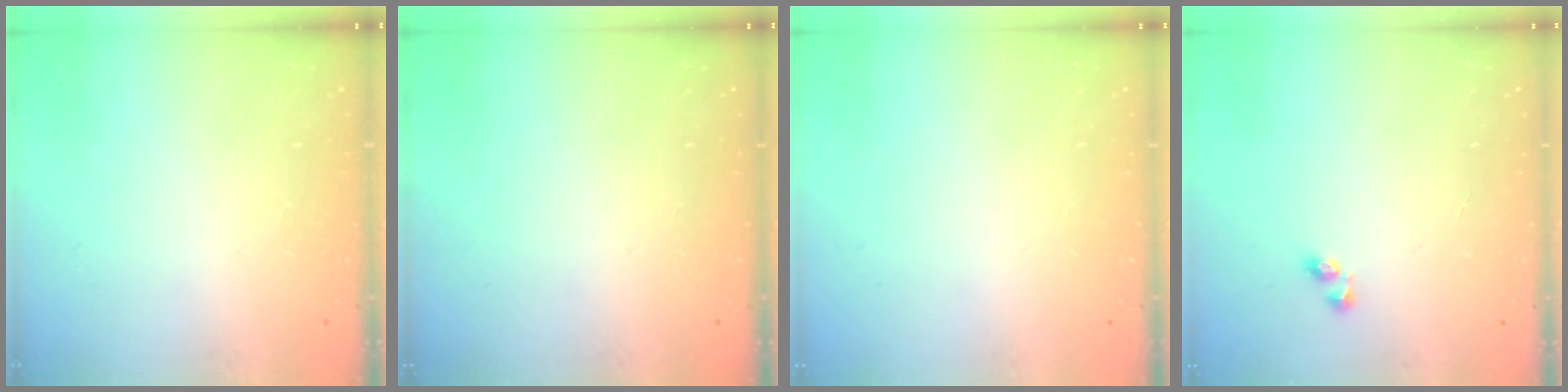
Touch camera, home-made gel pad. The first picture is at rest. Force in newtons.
{"total": 0.0}
{"total": 0.0}
{"total": 2.2, "press": 1.9, "slide": 1.1}